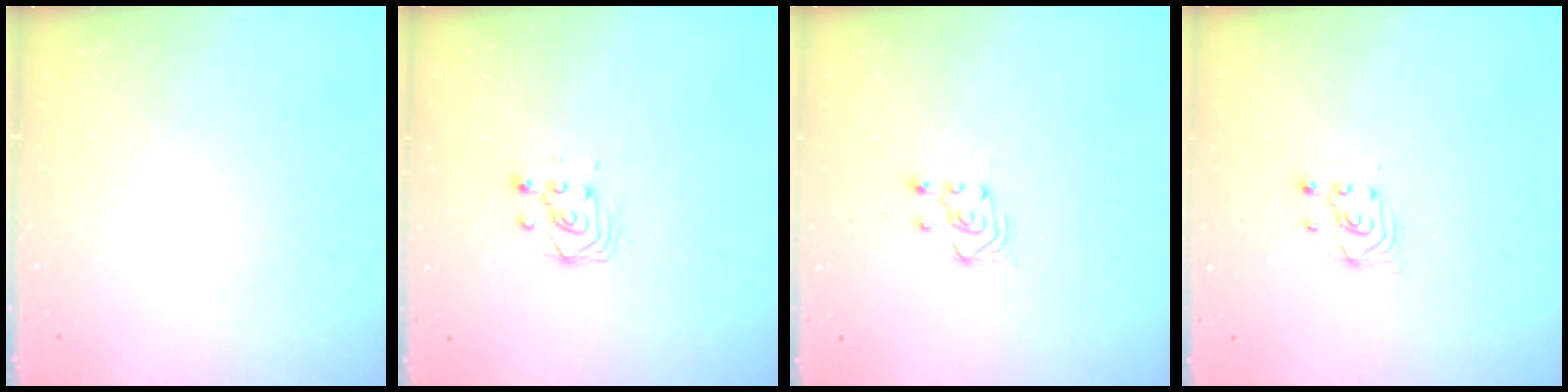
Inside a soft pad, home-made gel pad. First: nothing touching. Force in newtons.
{"total": 2.9, "press": 2.9, "slide": 0.1}
{"total": 3.3, "press": 3.0, "slide": 1.4}
{"total": 2.4, "press": 2.3, "slide": 0.2}